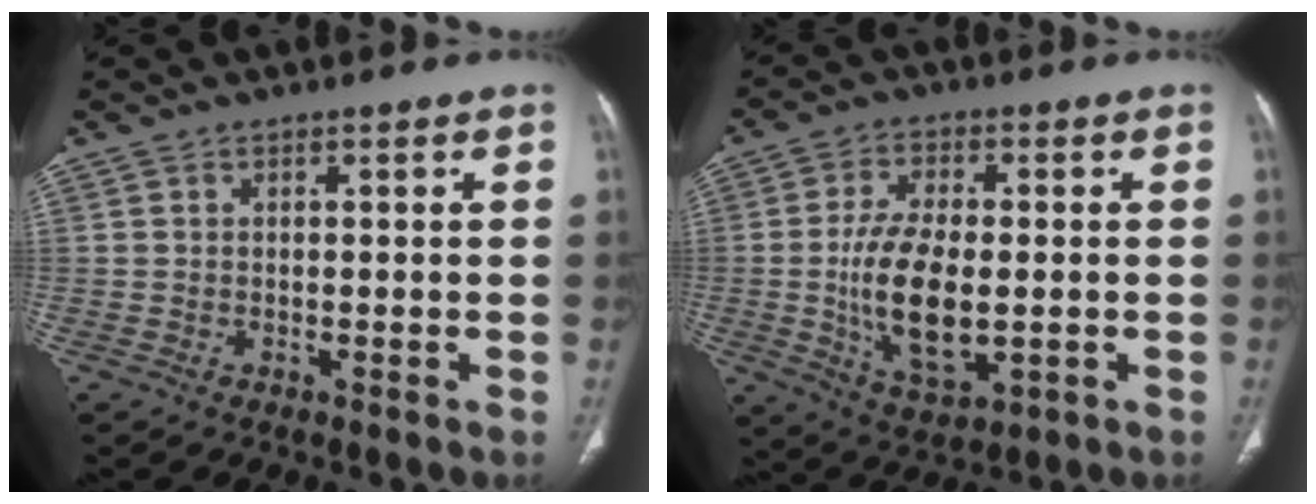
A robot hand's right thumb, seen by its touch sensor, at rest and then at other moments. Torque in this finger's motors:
{"motor_torque": [4.36, 0.63, 1.59, -1.06, 0.43]}